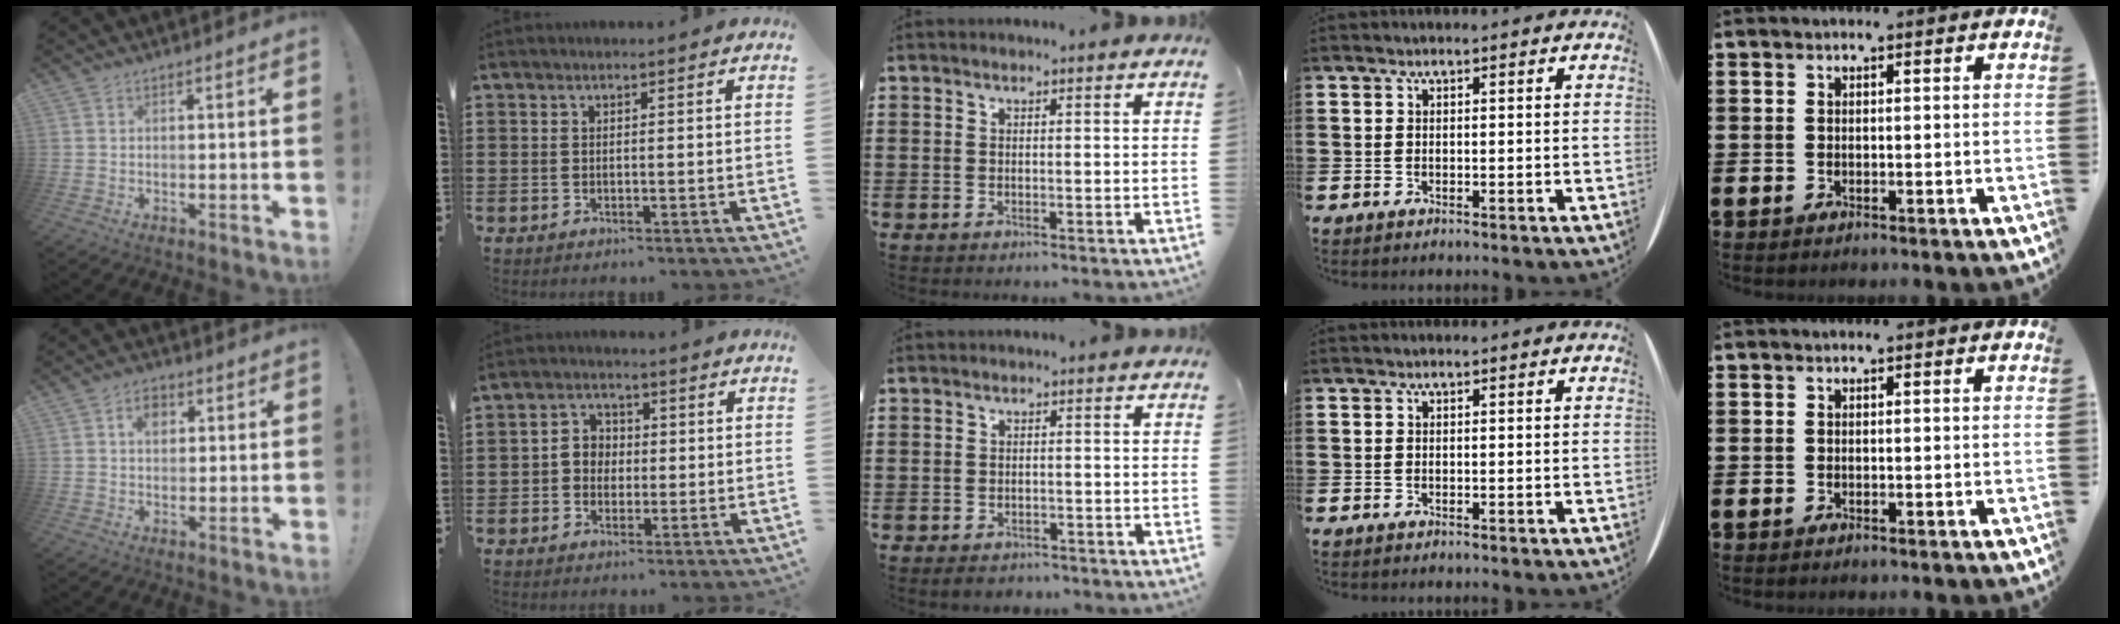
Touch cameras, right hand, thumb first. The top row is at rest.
{"thumb": {"total": 5.1, "force": [1.7, 3.7, 3.0], "torque": [-0.036, 0.002, 0.027]}, "index": {"total": 3.4, "force": [-0.6, 3.1, 1.3], "torque": [-0.036, 0.011, -0.017]}, "middle": {"total": 1.4, "force": [-1.3, 0.4, 0.2], "torque": [-0.009, -0.001, -0.027]}}